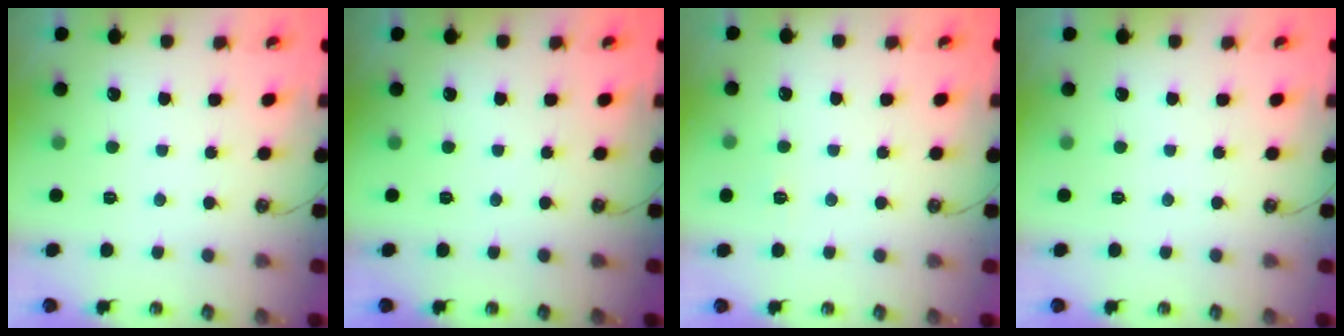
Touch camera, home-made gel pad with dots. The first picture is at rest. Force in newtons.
{"total": 0.0}
{"total": 3.4, "press": 3.4, "slide": 0.4}
{"total": 0.0}